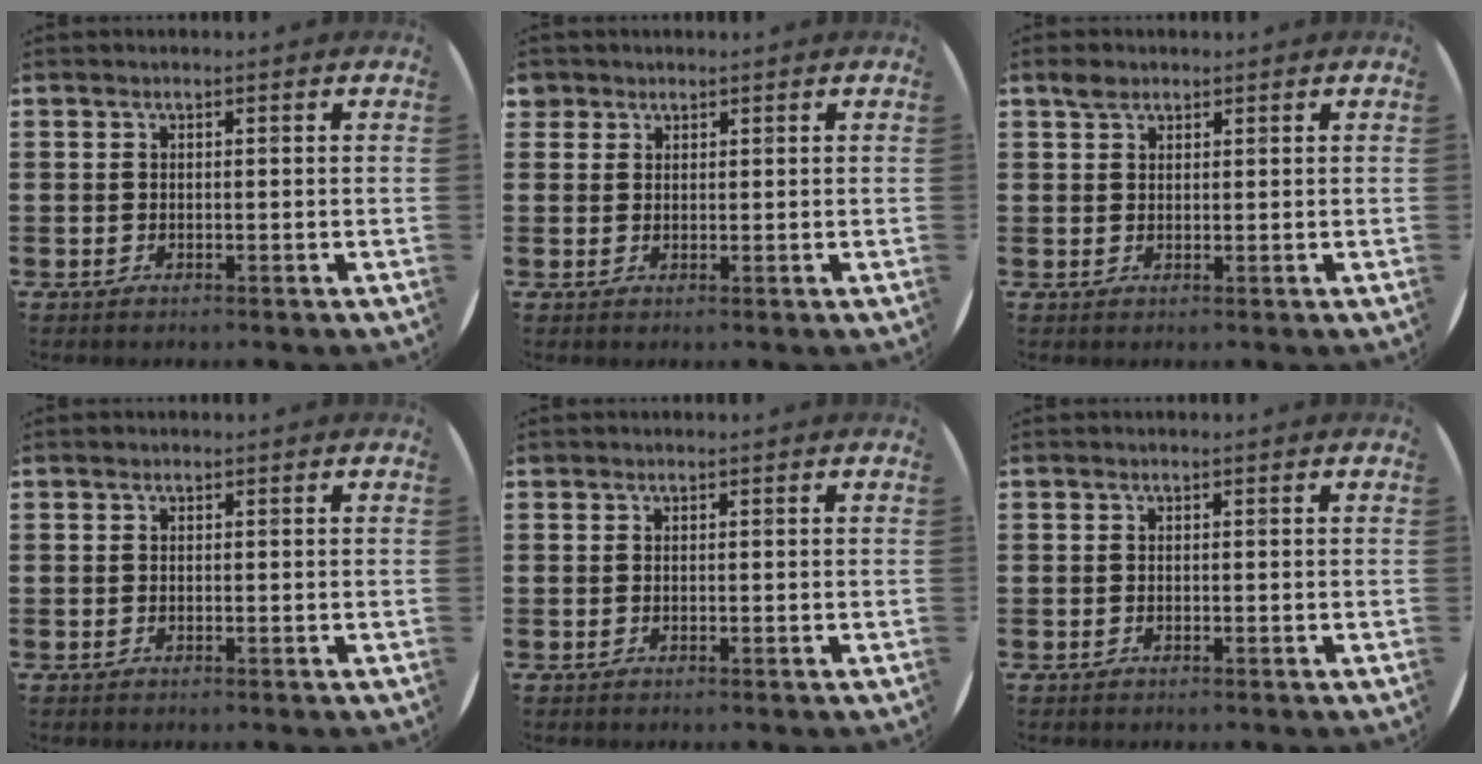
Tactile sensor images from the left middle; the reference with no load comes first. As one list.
[{"total": 1.7, "force": [1.4, 0.9, 0.0], "torque": [-0.003, 0.005, 0.028]}, {"total": 1.7, "force": [1.4, 0.9, 0.5], "torque": [-0.003, 0.001, 0.024]}, {"total": 0.0}, {"total": 0.0}, {"total": 0.0}]